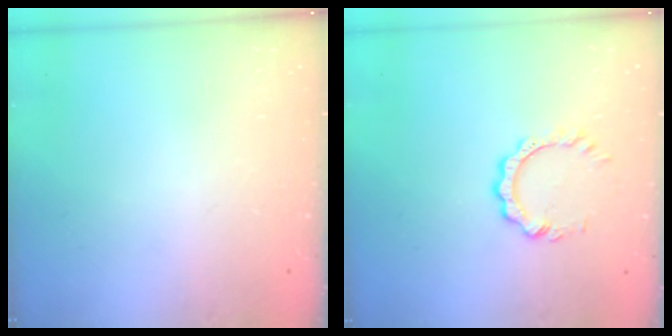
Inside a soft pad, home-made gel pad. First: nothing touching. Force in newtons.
{"total": 7.6, "press": 7.6, "slide": 0.7}